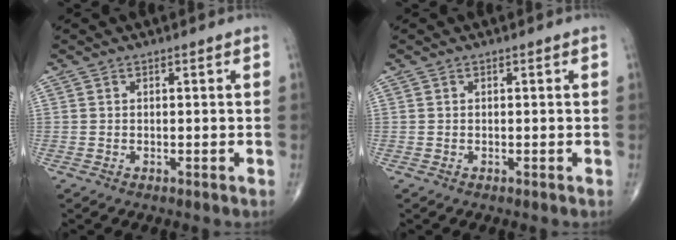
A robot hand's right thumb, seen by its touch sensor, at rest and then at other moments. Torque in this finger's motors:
{"motor_torque": [-0.02, -0.01, 0.00, 0.00, 0.00]}